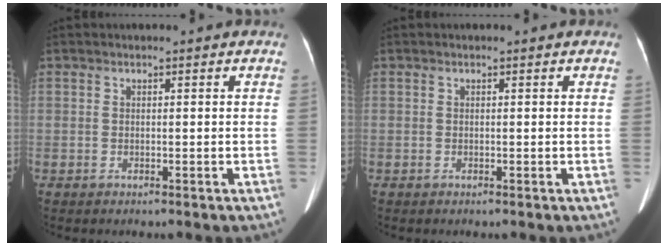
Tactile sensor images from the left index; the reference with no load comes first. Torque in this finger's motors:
{"motor_torque": [0.04, 0.05, 0.03, 0.02]}